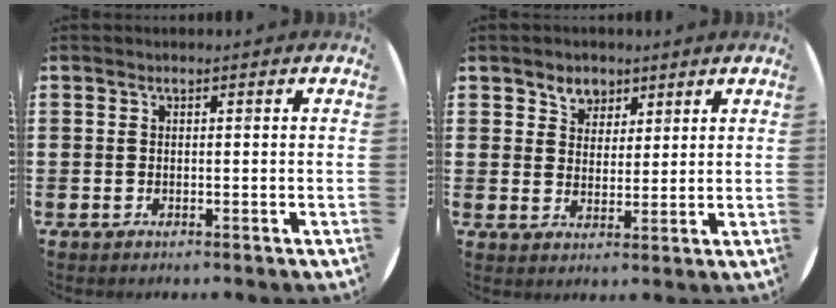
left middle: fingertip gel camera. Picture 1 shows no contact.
{"total": 3.4, "force": [2.6, 2.1, 0.1], "torque": [-0.010, 0.004, 0.050]}